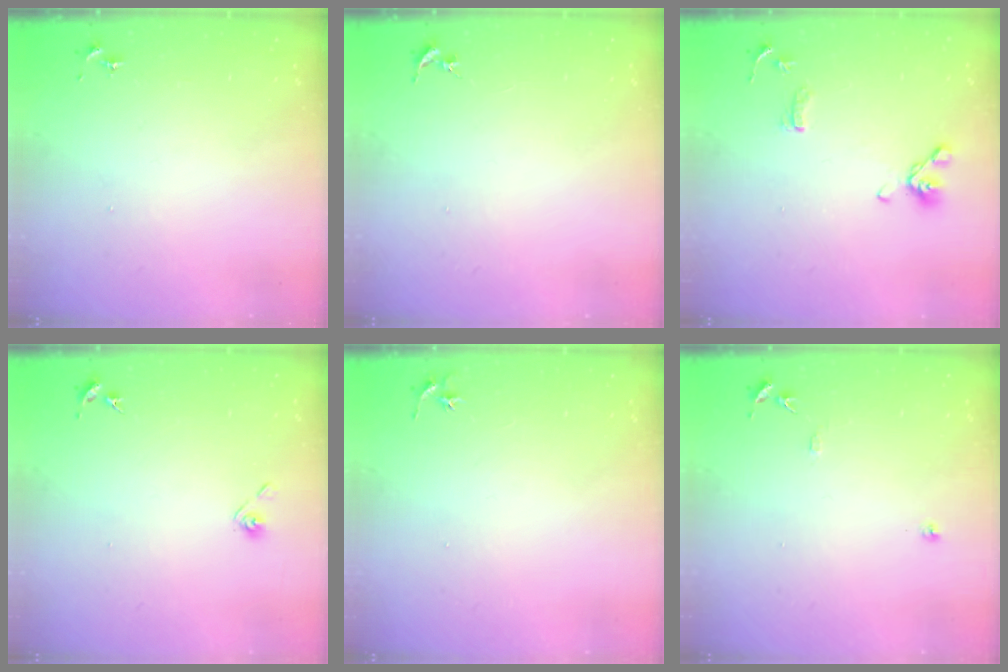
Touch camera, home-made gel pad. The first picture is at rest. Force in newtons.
{"total": 0.0}
{"total": 11.8, "press": 11.7, "slide": 1.9}
{"total": 4.0, "press": 3.6, "slide": 1.9}
{"total": 3.3, "press": 3.3, "slide": 0.4}
{"total": 8.1, "press": 8.0, "slide": 0.8}